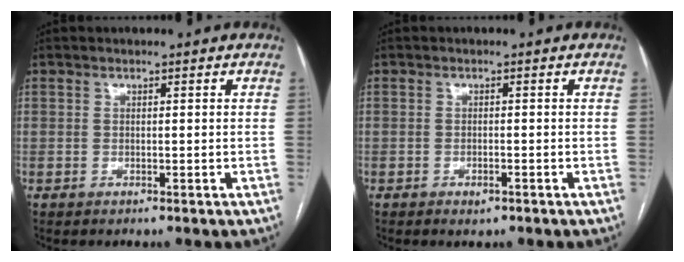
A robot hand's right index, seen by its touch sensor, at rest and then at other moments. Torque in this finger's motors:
{"motor_torque": [0.33, 0.06, 0.08, 0.02]}